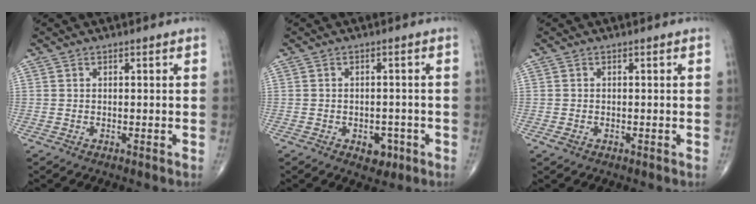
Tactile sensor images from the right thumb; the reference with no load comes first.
{"total": 3.8, "force": [-1.7, 2.6, 2.2], "torque": [-0.011, 0.007, -0.019]}
{"total": 1.1, "force": [-0.4, 0.8, 0.6], "torque": [-0.014, 0.001, -0.007]}